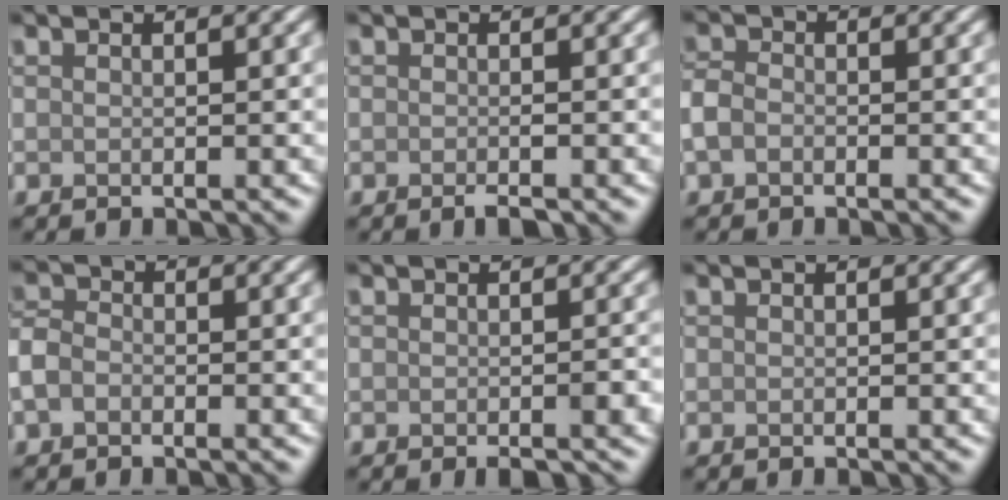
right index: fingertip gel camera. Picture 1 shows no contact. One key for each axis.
{"total": 1.1, "fx": -0.6, "fy": 0.1, "fz": 0.9, "tx": -0.013, "ty": -0.002, "tz": -0.010}
{"total": 2.1, "fx": -1.0, "fy": 1.5, "fz": 1.2, "tx": -0.023, "ty": 0.004, "tz": -0.028}
{"total": 2.6, "fx": -1.3, "fy": 1.7, "fz": 1.4, "tx": -0.029, "ty": 0.005, "tz": -0.038}
{"total": 2.1, "fx": -1.0, "fy": 0.7, "fz": 1.7, "tx": -0.020, "ty": -0.002, "tz": -0.011}
{"total": 0.0}